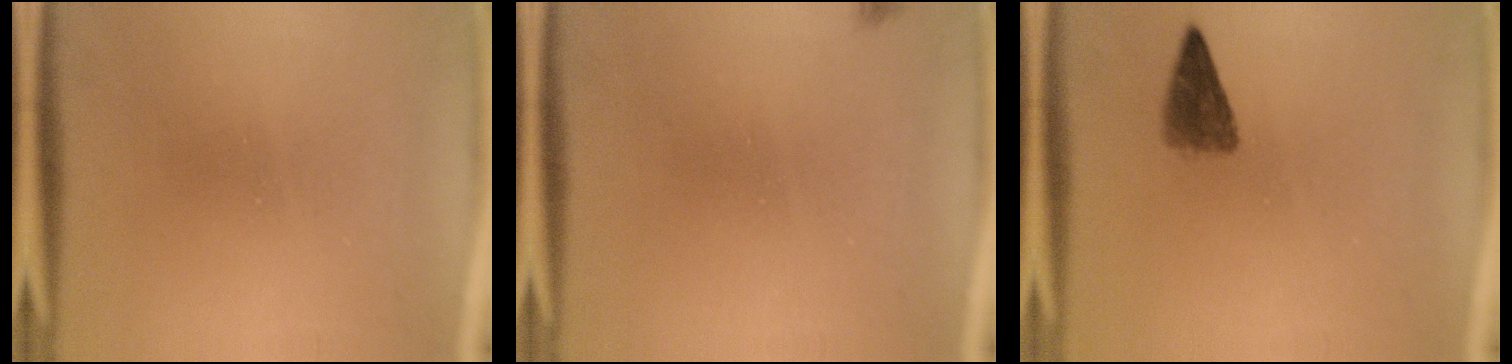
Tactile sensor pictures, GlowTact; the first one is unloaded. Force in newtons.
{"total": 0.9}
{"total": 2.7}